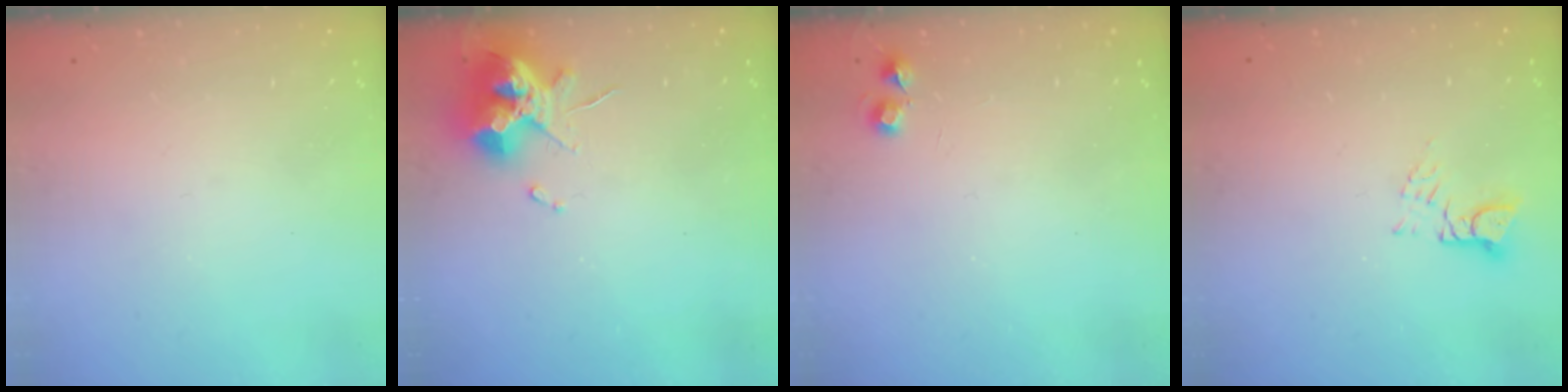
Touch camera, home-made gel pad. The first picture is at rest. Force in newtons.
{"total": 12.2, "press": 12.1, "slide": 1.4}
{"total": 4.8, "press": 4.7, "slide": 0.8}
{"total": 3.1, "press": 3.1, "slide": 0.3}